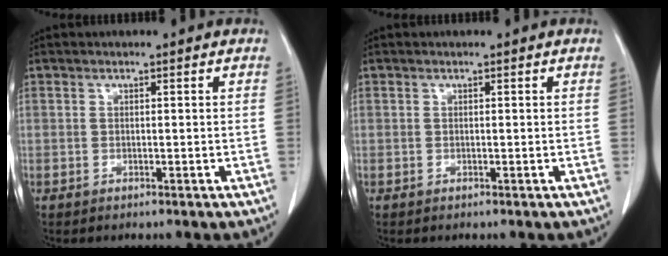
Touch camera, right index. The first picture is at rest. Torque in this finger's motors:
{"motor_torque": [0.00, 0.00, 0.00, 0.00]}